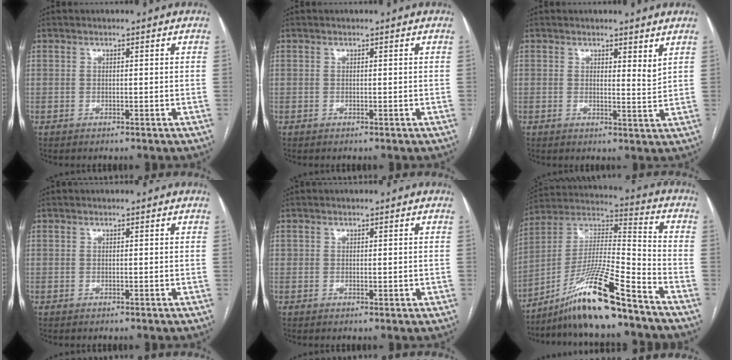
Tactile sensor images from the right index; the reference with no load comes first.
{"total": 0.0}
{"total": 2.8, "force": [2.0, 0.6, 1.9], "torque": [-0.029, -0.015, 0.026]}
{"total": 0.0}
{"total": 0.9, "force": [0.1, 0.6, 0.6], "torque": [-0.009, 0.003, 0.007]}
{"total": 15.9, "force": [-11.6, -0.1, 10.9], "torque": [-0.206, 0.002, -0.207]}